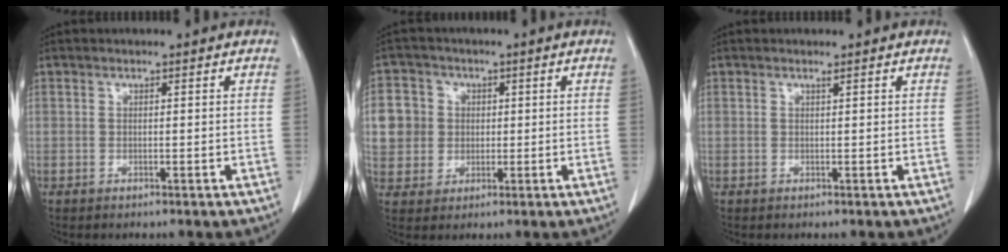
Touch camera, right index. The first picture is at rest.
{"total": 8.9, "force": [1.3, 8.3, 2.9], "torque": [-0.081, 0.023, 0.032]}
{"total": 0.0}